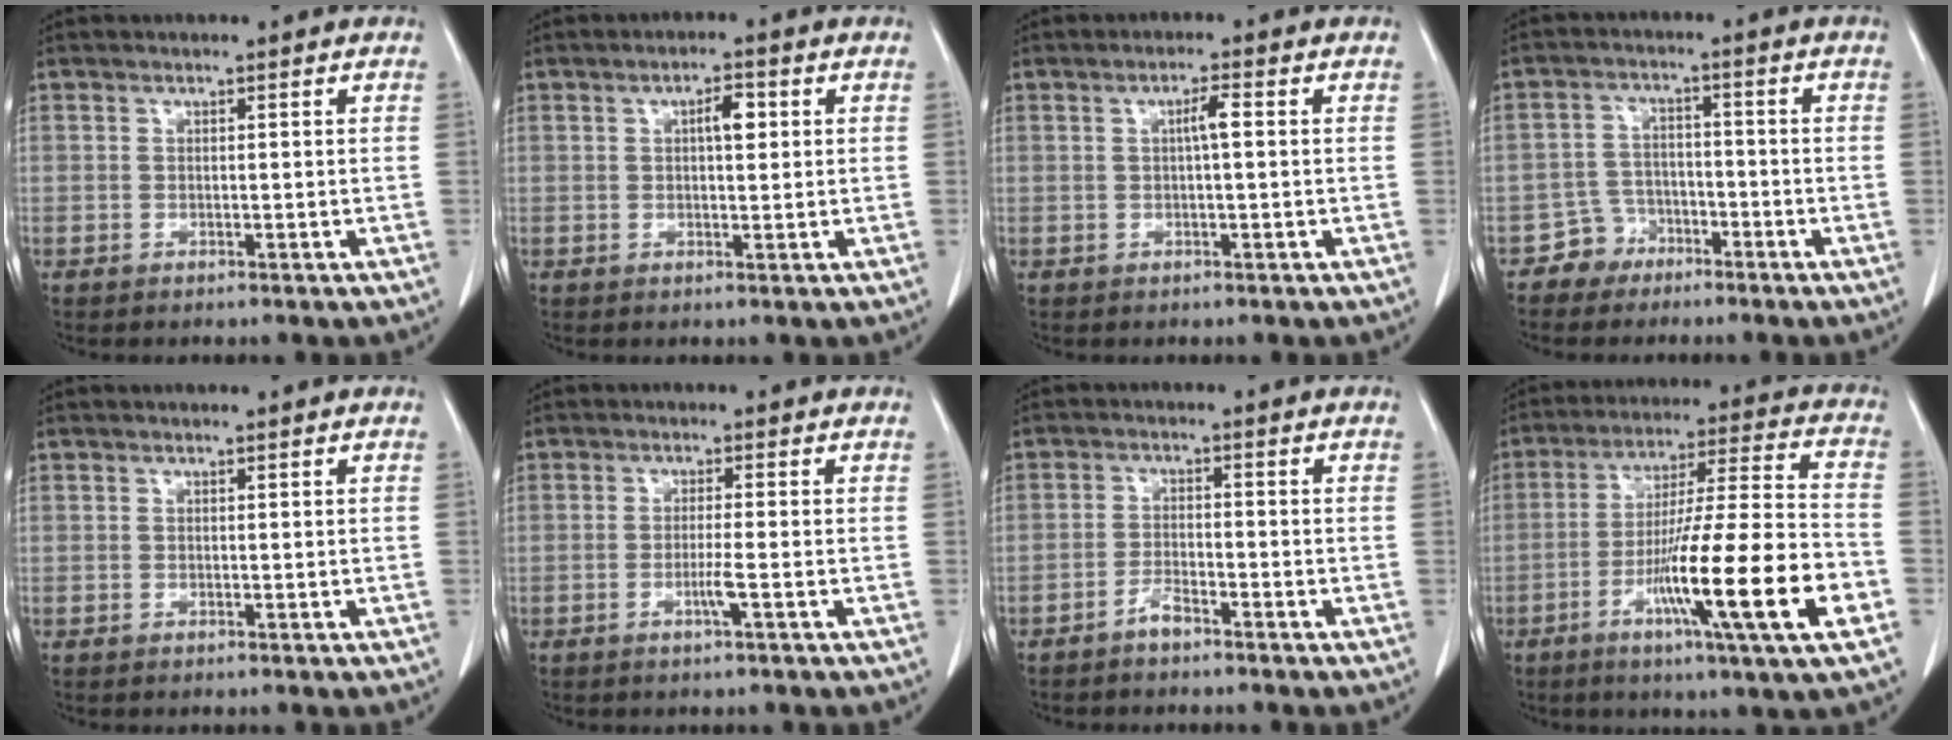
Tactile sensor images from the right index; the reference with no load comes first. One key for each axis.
{"total": 3.2, "fx": 0.8, "fy": 1.0, "fz": 2.9, "tx": -0.048, "ty": 0.005, "tz": 0.012}
{"total": 2.4, "fx": 0.3, "fy": 0.1, "fz": 2.4, "tx": -0.042, "ty": 0.003, "tz": 0.004}
{"total": 4.3, "fx": -2.9, "fy": 3.1, "fz": -0.2, "tx": 0.008, "ty": 0.014, "tz": -0.053}
{"total": 0.0}
{"total": 2.5, "fx": -0.9, "fy": -0.4, "fz": 2.3, "tx": -0.046, "ty": -0.004, "tz": -0.019}
{"total": 2.3, "fx": -2.0, "fy": 0.4, "fz": 1.2, "tx": -0.022, "ty": 0.000, "tz": -0.040}
{"total": 19.6, "fx": -7.1, "fy": -0.2, "fz": 18.3, "tx": -0.295, "ty": -0.018, "tz": -0.120}